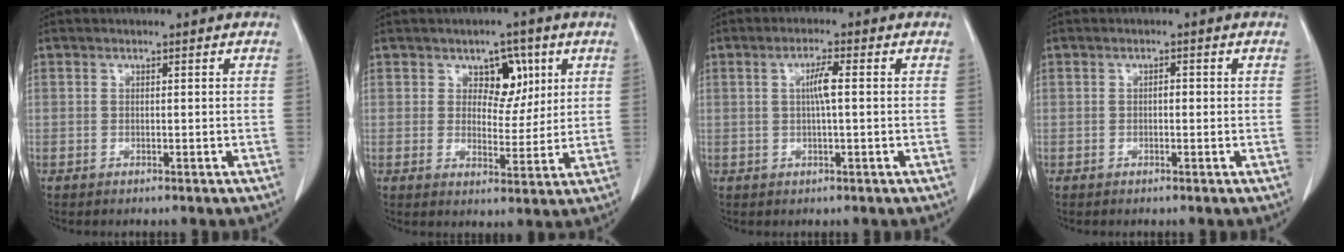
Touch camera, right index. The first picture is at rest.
{"total": 5.8, "force": [2.6, 3.8, 3.6], "torque": [-0.042, 0.006, 0.038]}
{"total": 3.2, "force": [0.4, 0.3, 3.2], "torque": [-0.062, 0.003, 0.006]}
{"total": 0.9, "force": [-0.1, 0.4, 0.7], "torque": [-0.013, 0.002, -0.004]}